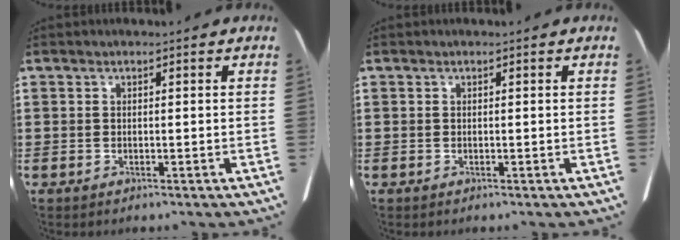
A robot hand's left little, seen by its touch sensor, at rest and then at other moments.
{"total": 0.0}